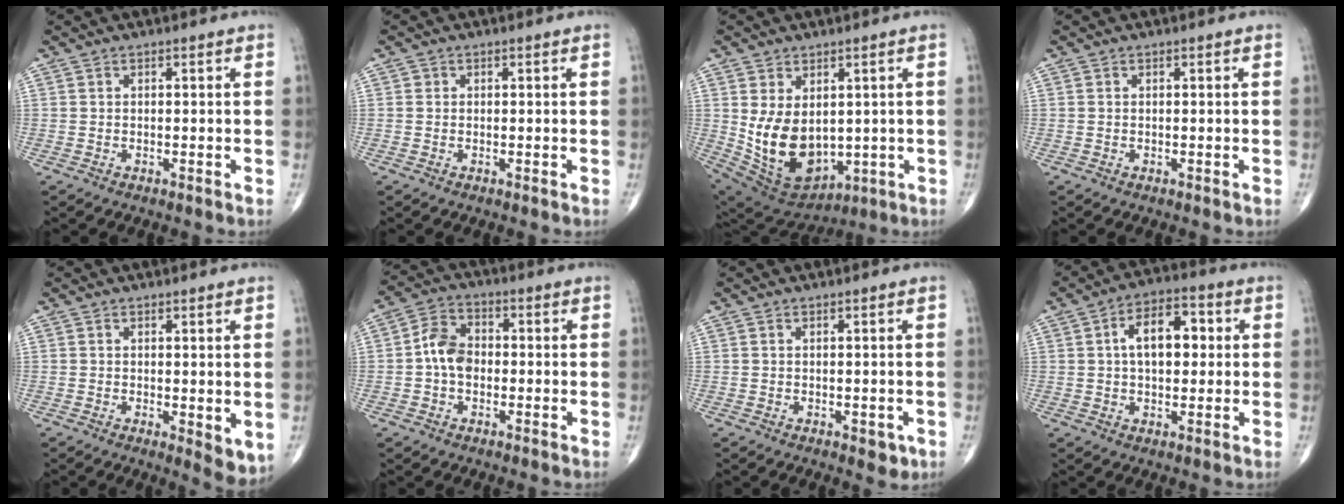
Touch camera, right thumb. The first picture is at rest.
{"total": 0.6, "force": [0.0, 0.6, 0.1], "torque": [0.002, 0.002, 0.000]}
{"total": 14.3, "force": [0.5, 9.5, 10.7], "torque": [-0.171, -0.015, 0.046]}
{"total": 0.0}
{"total": 4.8, "force": [-0.1, 1.8, 4.5], "torque": [-0.058, -0.015, 0.001]}
{"total": 6.8, "force": [-0.7, 5.0, 4.6], "torque": [-0.073, 0.023, -0.025]}
{"total": 2.2, "force": [-0.4, 1.3, 1.8], "torque": [-0.012, -0.003, -0.002]}
{"total": 10.2, "force": [1.6, 5.9, 8.2], "torque": [-0.109, 0.019, 0.021]}